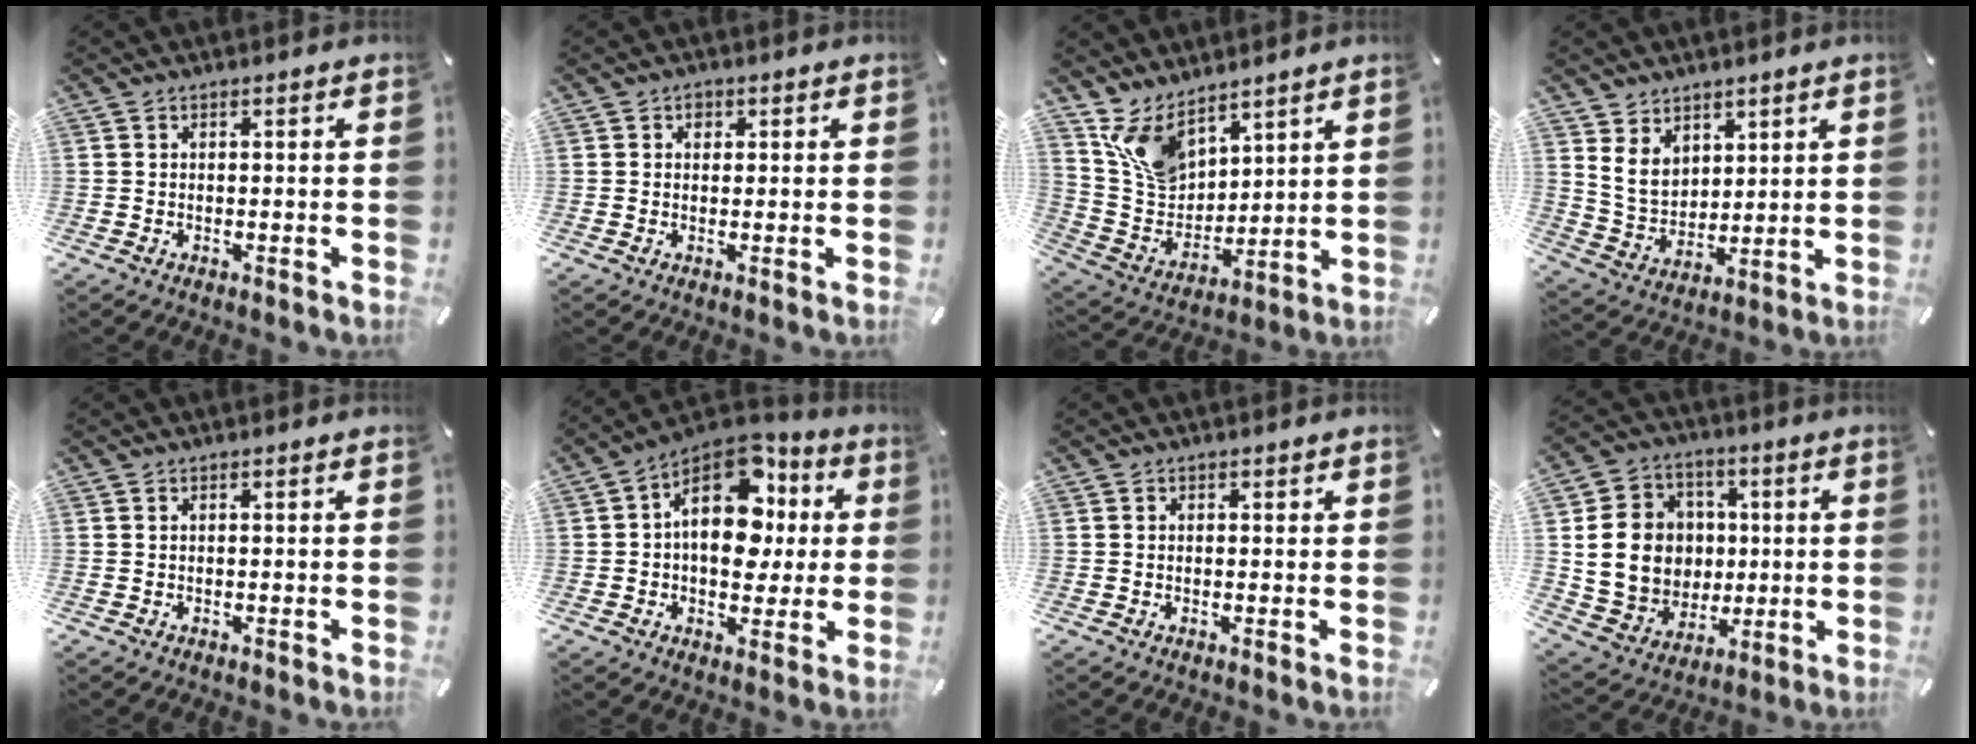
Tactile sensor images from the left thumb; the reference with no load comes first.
{"total": 1.5, "force": [0.4, 1.4, 0.5], "torque": [-0.003, 0.003, 0.004]}
{"total": 12.0, "force": [7.8, 7.7, 4.8], "torque": [-0.125, -0.037, 0.157]}
{"total": 8.3, "force": [4.3, 6.7, 2.2], "torque": [-0.062, -0.023, 0.084]}
{"total": 0.0}
{"total": 17.0, "force": [4.0, 11.6, 11.9], "torque": [-0.186, -0.031, 0.069]}
{"total": 1.0, "force": [0.0, 0.9, 0.2], "torque": [-0.004, 0.007, -0.001]}
{"total": 15.8, "force": [1.6, 14.4, 6.5], "torque": [-0.123, 0.003, 0.044]}